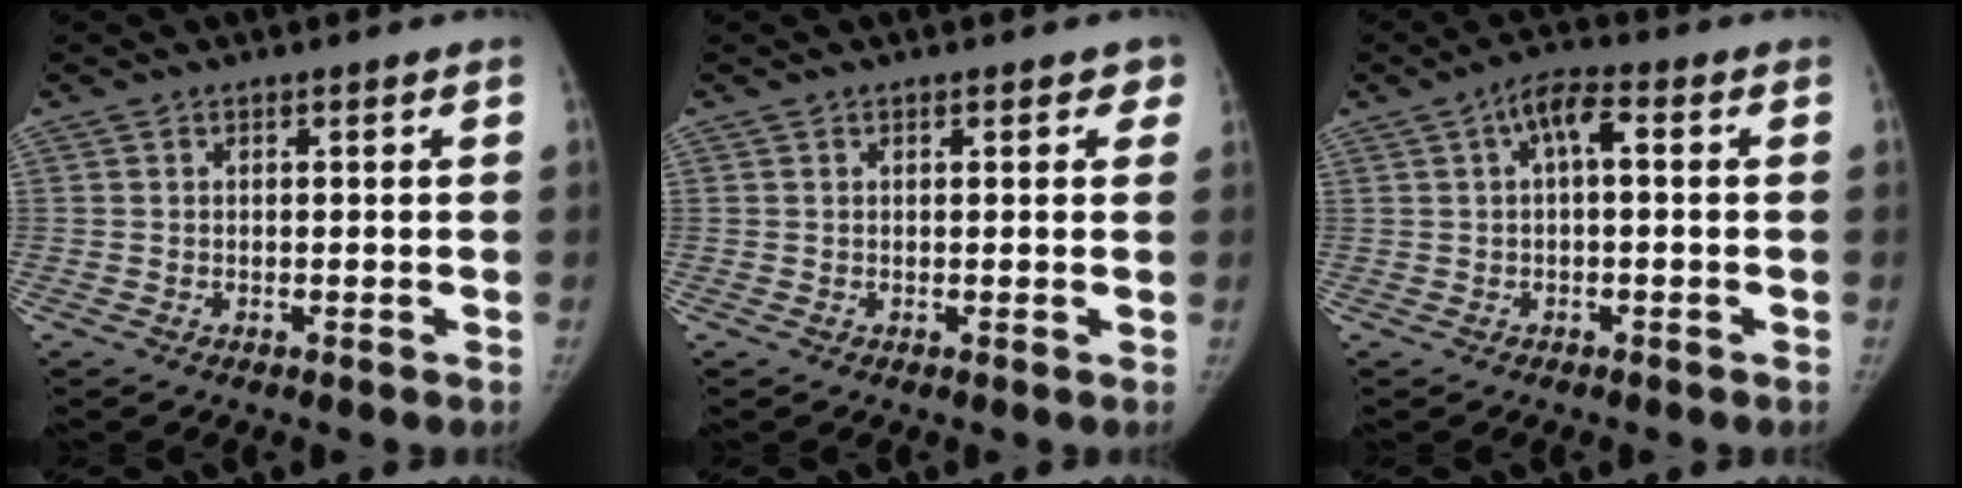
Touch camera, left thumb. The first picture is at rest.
{"total": 1.7, "force": [1.1, 1.0, 0.9], "torque": [0.015, -0.001, 0.007]}
{"total": 5.0, "force": [0.9, 2.0, 4.4], "torque": [-0.075, 0.019, 0.009]}